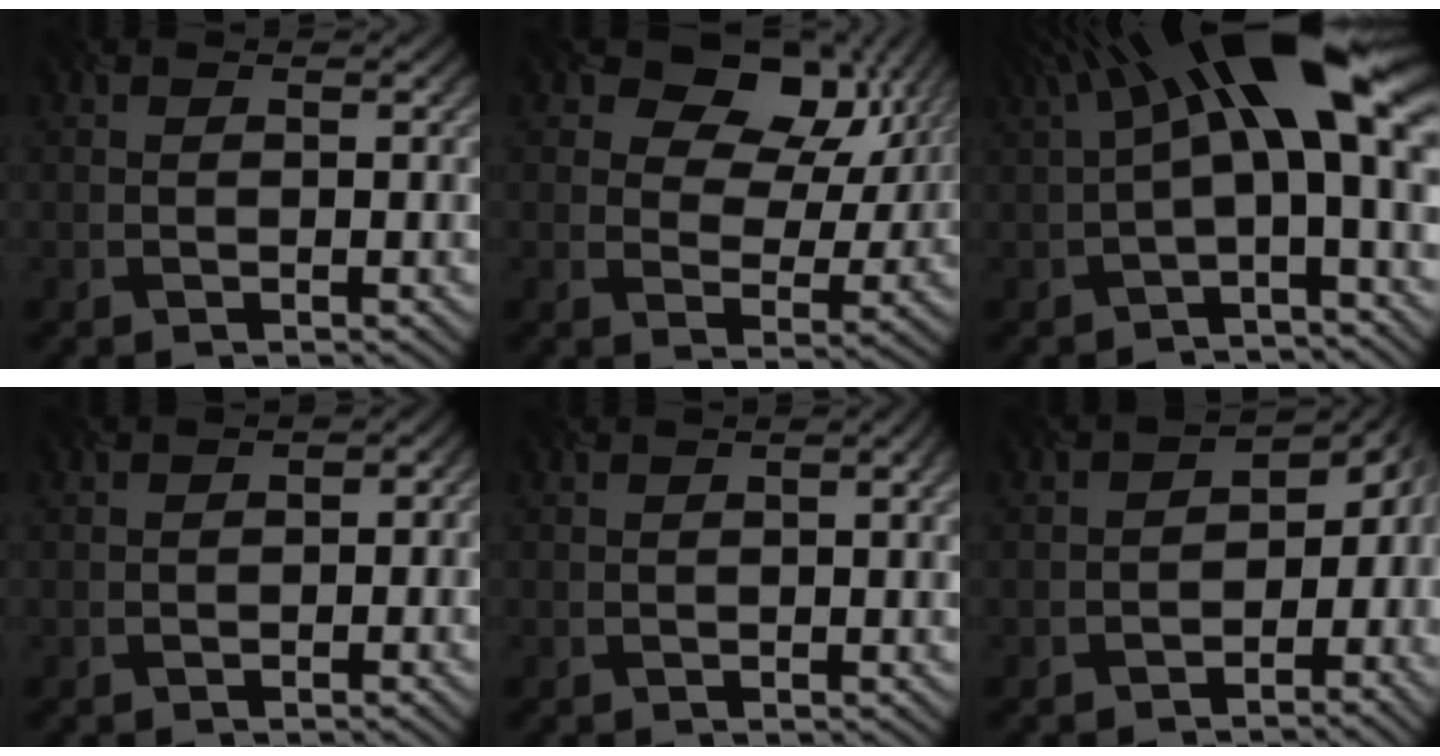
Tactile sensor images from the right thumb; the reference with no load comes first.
{"total": 10.1, "force": [5.1, 6.6, 5.6], "torque": [-0.086, 0.002, 0.082]}
{"total": 15.1, "force": [3.5, 5.1, 13.8], "torque": [-0.222, 0.023, 0.057]}
{"total": 1.3, "force": [-1.0, 0.6, 0.6], "torque": [-0.008, 0.000, -0.012]}
{"total": 2.3, "force": [0.4, 0.9, 2.1], "torque": [-0.018, 0.005, -0.003]}
{"total": 8.1, "force": [-3.7, 4.6, 5.6], "torque": [-0.063, -0.018, -0.045]}